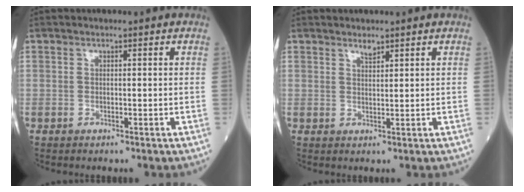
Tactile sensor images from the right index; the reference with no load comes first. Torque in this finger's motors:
{"motor_torque": [-0.03, 0.01, -0.02, 0.01]}